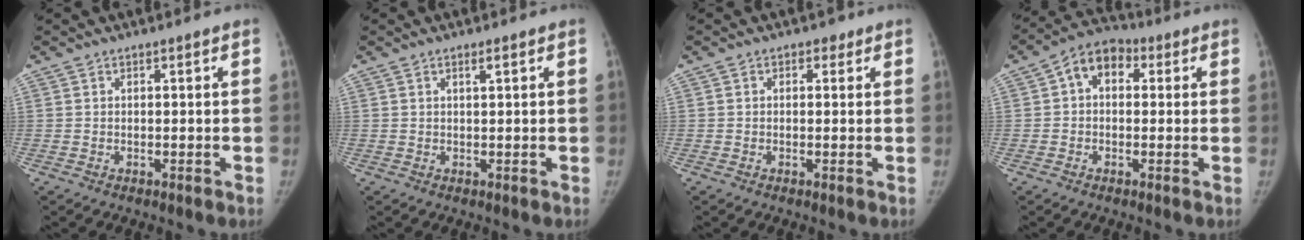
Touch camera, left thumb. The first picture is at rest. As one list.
[{"total": 1.3, "force": [0.7, 0.2, 1.1], "torque": [-0.020, -0.002, 0.012]}, {"total": 1.7, "force": [0.7, 1.4, 0.7], "torque": [0.003, 0.001, 0.003]}, {"total": 7.6, "force": [1.6, 5.5, 5.1], "torque": [-0.059, 0.021, 0.011]}]